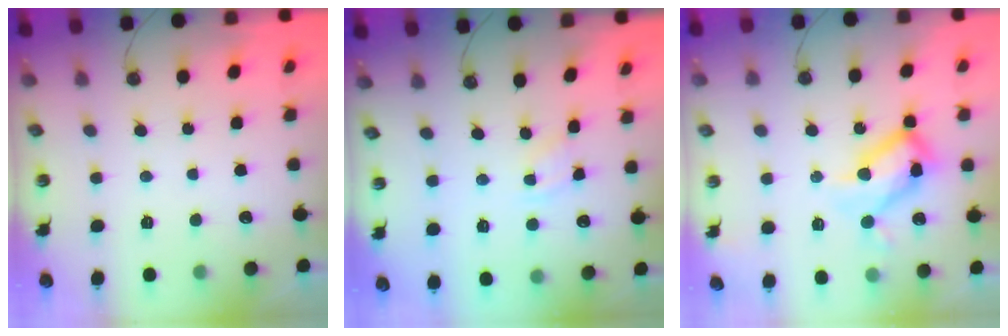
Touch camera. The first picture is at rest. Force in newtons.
{"total": 2.4, "press": 2.4, "slide": 0.3}
{"total": 15.7, "press": 15.6, "slide": 1.8}